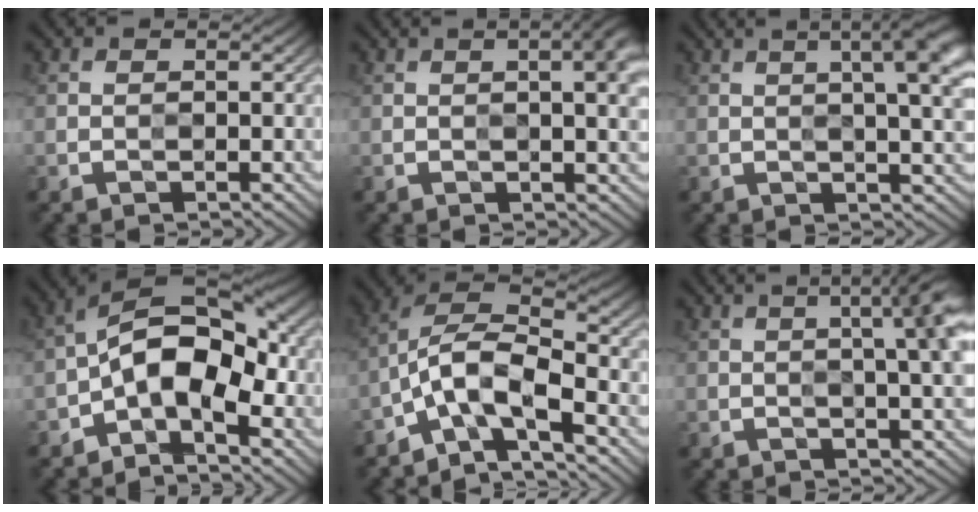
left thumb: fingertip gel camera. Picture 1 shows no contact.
{"total": 5.6, "force": [1.6, 1.6, 5.1], "torque": [-0.047, 0.015, 0.006]}
{"total": 8.8, "force": [3.4, 2.0, 7.9], "torque": [-0.073, 0.029, 0.038]}
{"total": 10.5, "force": [-2.4, 5.7, 8.5], "torque": [-0.137, 0.014, -0.062]}
{"total": 8.7, "force": [-4.8, 3.3, 6.4], "torque": [-0.117, 0.008, -0.105]}
{"total": 7.6, "force": [2.3, 1.8, 7.1], "torque": [-0.065, 0.034, 0.015]}